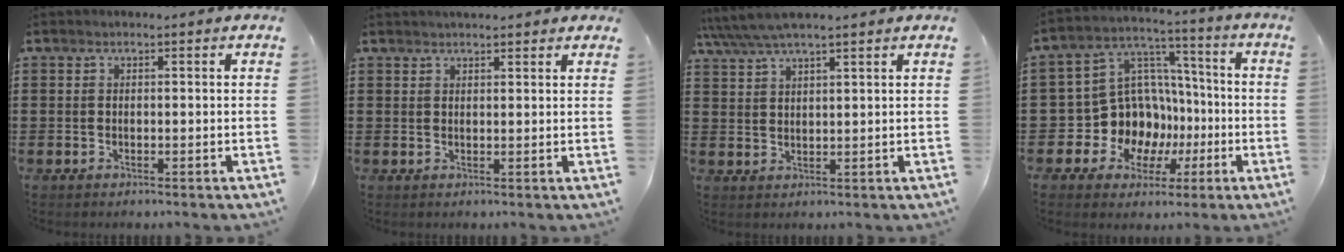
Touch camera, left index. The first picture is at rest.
{"total": 1.8, "force": [1.7, 0.4, 0.4], "torque": [-0.012, 0.005, 0.032]}
{"total": 4.0, "force": [3.4, 0.5, 2.1], "torque": [-0.050, -0.006, 0.061]}
{"total": 11.6, "force": [-2.6, 10.7, 3.6], "torque": [-0.123, 0.001, -0.036]}